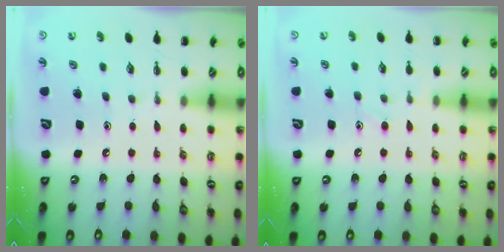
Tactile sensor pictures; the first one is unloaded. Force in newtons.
{"total": 7.2, "press": 6.8, "slide": 2.4}